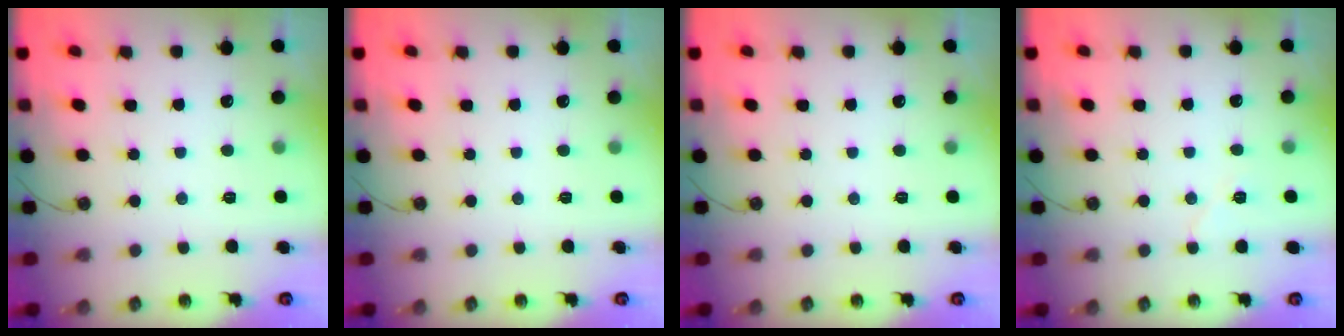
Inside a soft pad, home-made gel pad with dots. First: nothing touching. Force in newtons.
{"total": 0.0}
{"total": 0.0}
{"total": 5.2, "press": 4.6, "slide": 2.3}